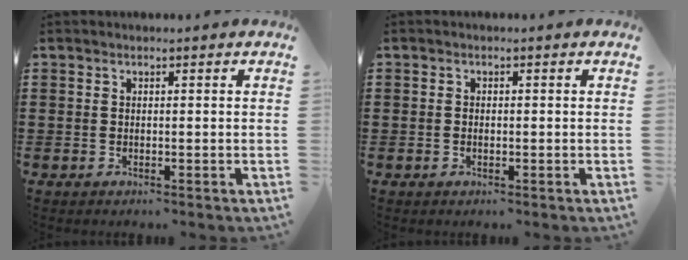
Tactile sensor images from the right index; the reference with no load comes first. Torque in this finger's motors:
{"motor_torque": [-0.89, 1.25, -0.03, -0.01]}